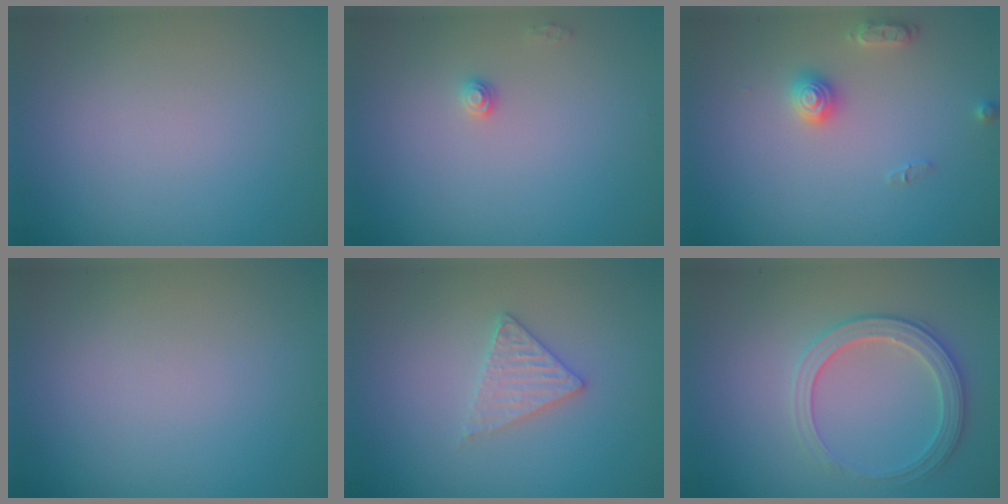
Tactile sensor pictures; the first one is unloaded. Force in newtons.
{"total": 0.9, "press": 0.9, "slide": 0.1}
{"total": 2.2, "press": 2.2, "slide": 0.1}
{"total": 0.0}
{"total": 2.1, "press": 2.1, "slide": 0.3}
{"total": 3.0, "press": 2.9, "slide": 0.2}